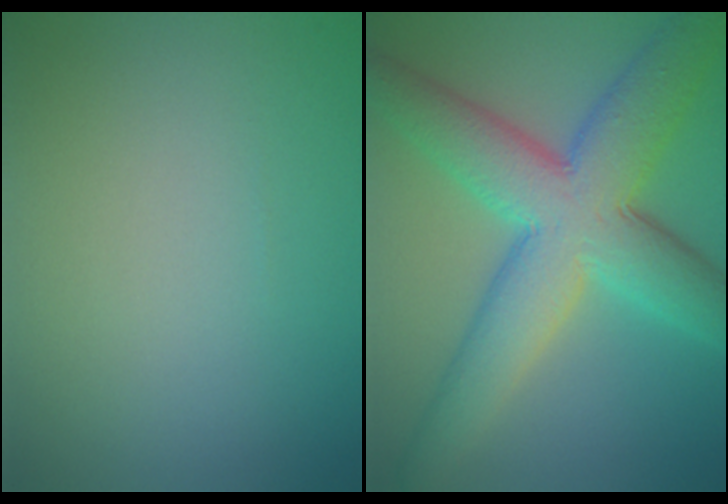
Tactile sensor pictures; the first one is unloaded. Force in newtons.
{"total": 9.8, "press": 9.8, "slide": 0.2}